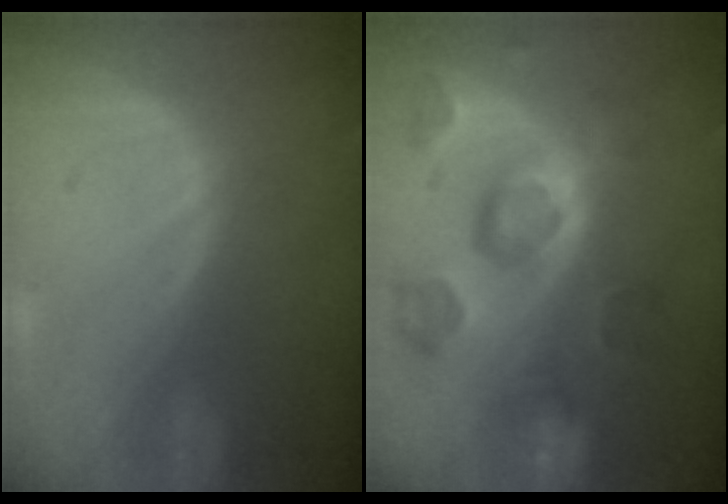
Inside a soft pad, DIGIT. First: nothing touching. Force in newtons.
{"total": 11.2, "press": 10.0, "slide": 5.2}